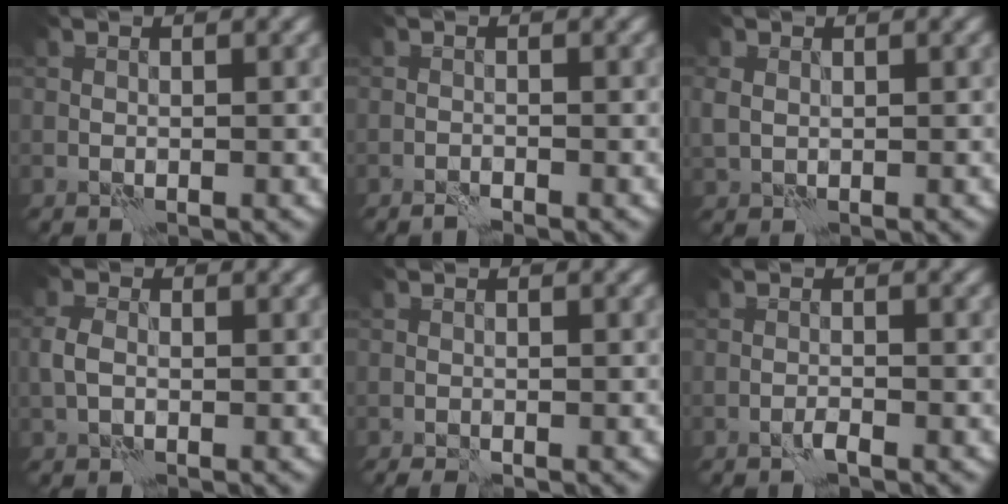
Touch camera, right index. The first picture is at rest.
{"total": 0.8, "force": [-0.8, -0.3, 0.2], "torque": [-0.009, 0.002, -0.018]}
{"total": 1.6, "force": [0.4, 1.4, 0.8], "torque": [-0.020, -0.003, 0.010]}
{"total": 1.5, "force": [-0.1, 1.0, 1.1], "torque": [-0.027, 0.003, -0.006]}
{"total": 0.8, "force": [-0.6, 0.1, 0.5], "torque": [-0.015, -0.002, -0.013]}
{"total": 0.6, "force": [-0.5, -0.3, 0.3], "torque": [-0.008, 0.002, -0.012]}